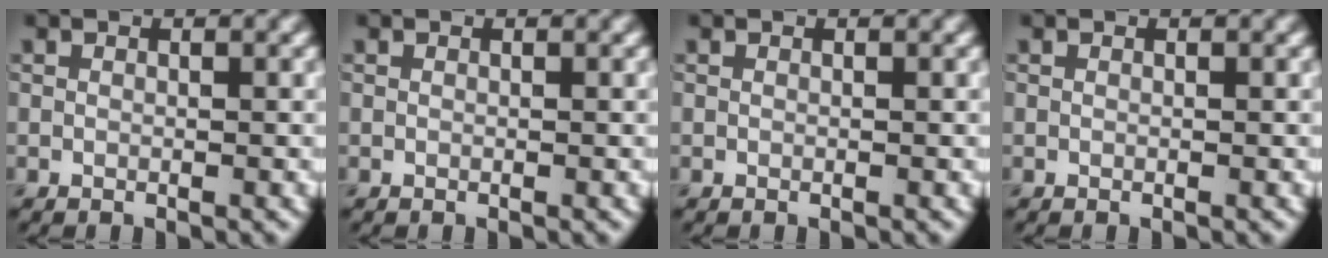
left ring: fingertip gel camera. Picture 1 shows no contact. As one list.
[{"total": 0.0}, {"total": 0.0}, {"total": 0.0}]